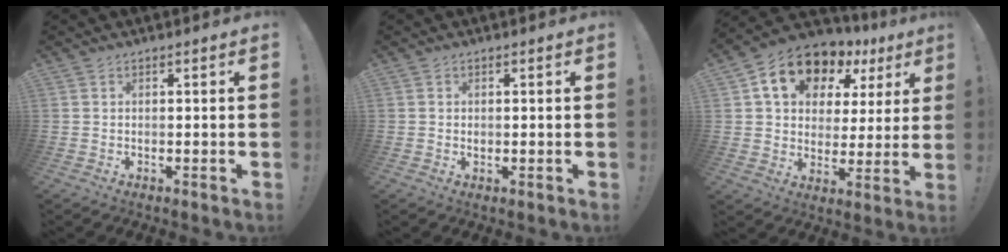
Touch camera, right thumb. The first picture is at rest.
{"total": 0.7, "force": [0.0, 0.7, 0.1], "torque": [-0.002, 0.002, 0.000]}
{"total": 15.8, "force": [8.9, 10.2, 8.3], "torque": [-0.136, -0.044, 0.163]}